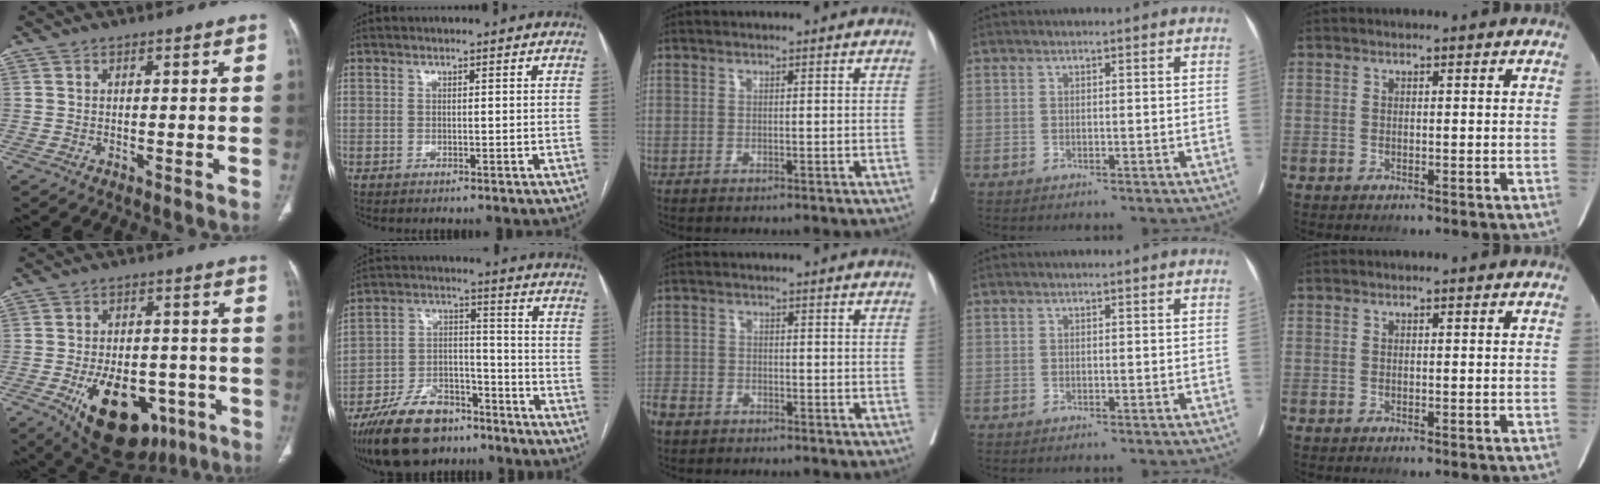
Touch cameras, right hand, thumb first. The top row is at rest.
{"thumb": {"total": 19.4, "force": [-8.5, 11.3, 13.2], "torque": [-0.179, 0.023, -0.107]}, "index": {"total": 16.0, "force": [-12.0, 7.5, 7.5], "torque": [-0.136, 0.018, -0.202]}, "middle": {"total": 4.8, "force": [-4.0, 2.1, 1.8], "torque": [-0.039, -0.001, -0.077]}}